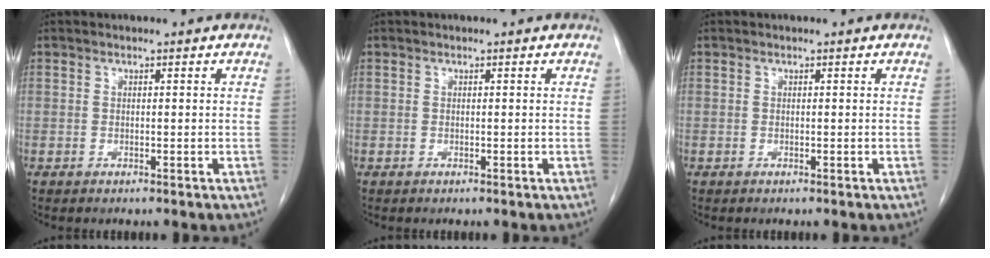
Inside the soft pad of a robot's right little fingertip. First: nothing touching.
{"total": 0.0}
{"total": 0.0}